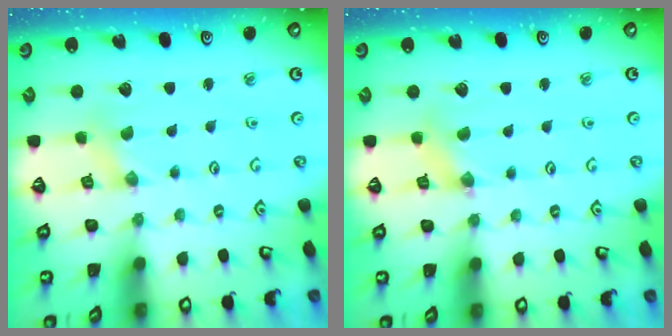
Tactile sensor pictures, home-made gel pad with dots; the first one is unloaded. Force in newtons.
{"total": 1.8, "press": 1.8, "slide": 0.3}